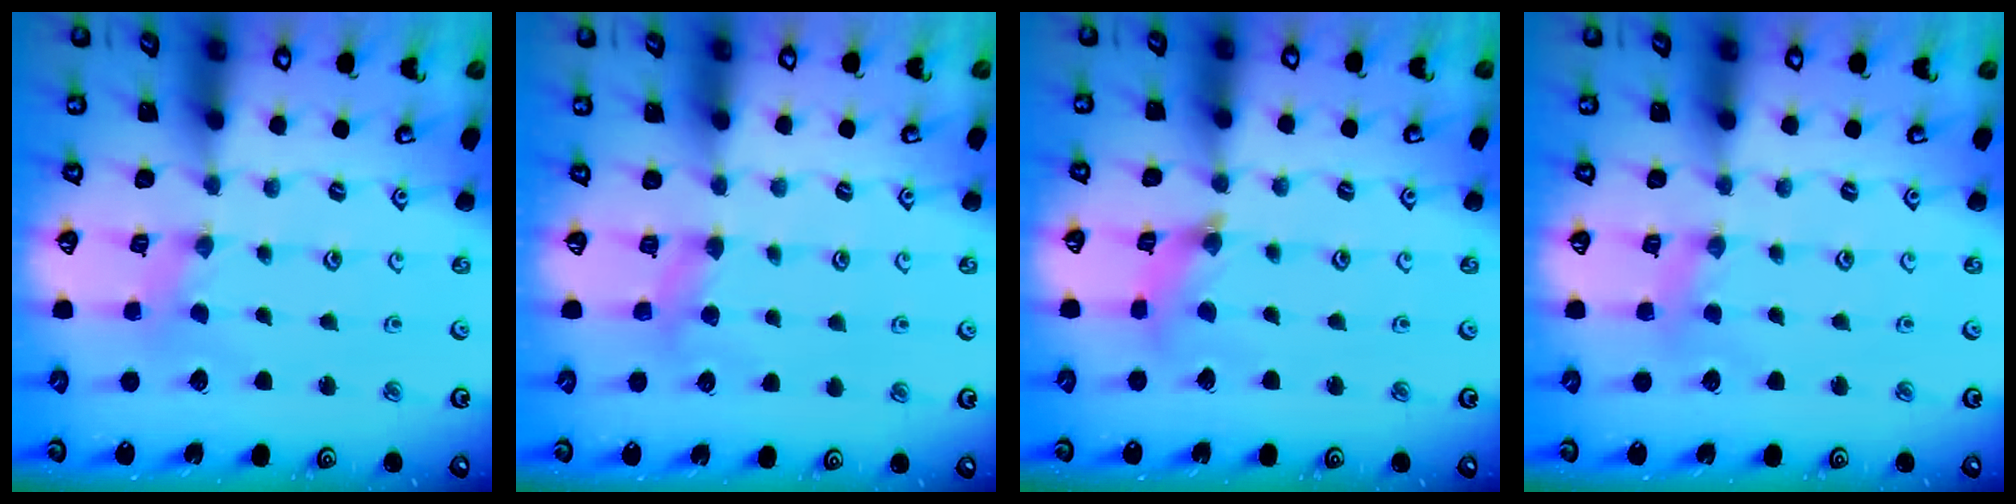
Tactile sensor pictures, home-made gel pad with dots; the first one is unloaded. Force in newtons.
{"total": 5.0, "press": 5.0, "slide": 0.6}
{"total": 2.5, "press": 2.4, "slide": 0.4}
{"total": 2.8, "press": 2.7, "slide": 0.5}